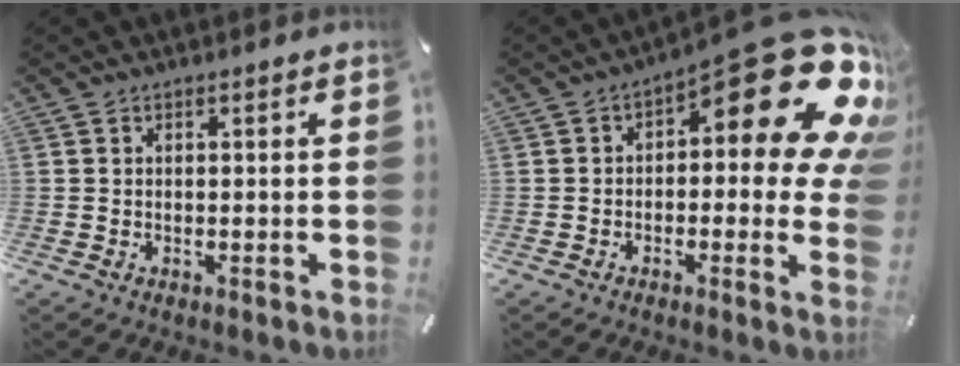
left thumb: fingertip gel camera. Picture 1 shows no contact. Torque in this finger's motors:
{"motor_torque": [2.50, 2.51, 1.54, -1.23, 0.26]}